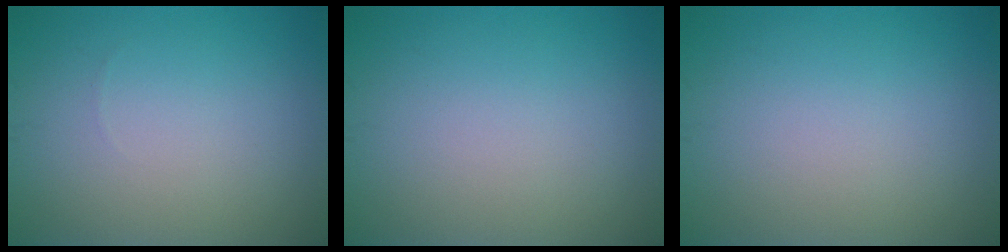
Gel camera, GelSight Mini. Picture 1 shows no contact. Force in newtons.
{"total": 0.0}
{"total": 0.0}